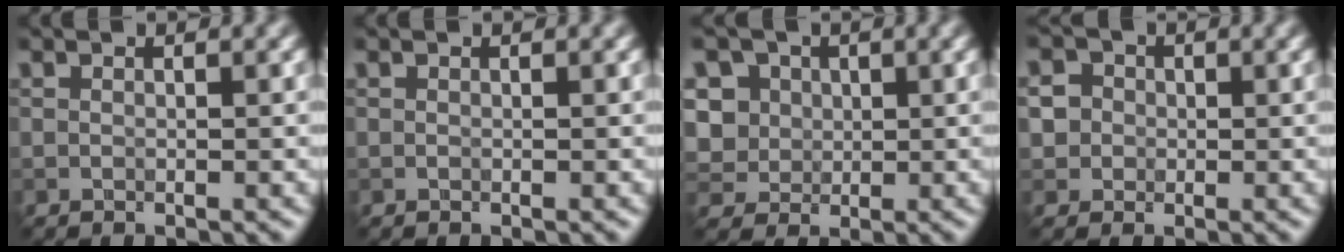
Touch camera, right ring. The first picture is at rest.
{"total": 0.0}
{"total": 8.2, "force": [2.9, 6.8, 3.6], "torque": [-0.074, 0.028, 0.024]}
{"total": 4.4, "force": [0.7, 4.1, 1.4], "torque": [-0.011, 0.033, -0.008]}